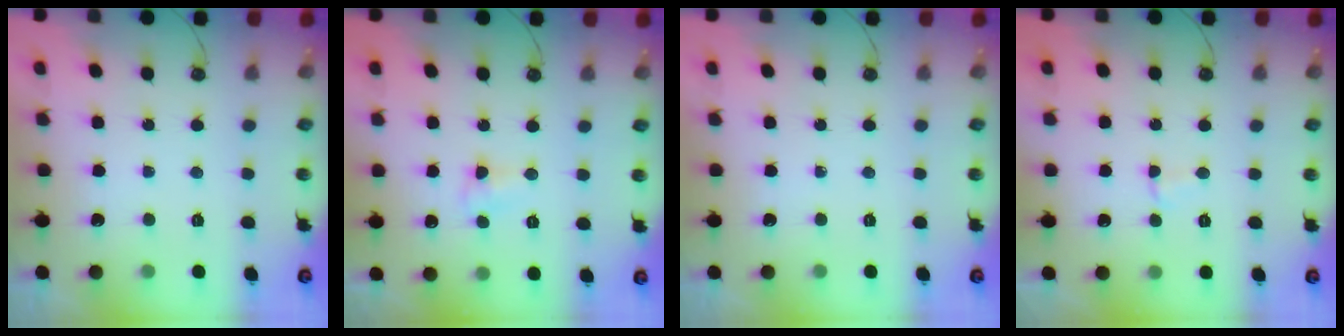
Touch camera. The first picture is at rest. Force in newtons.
{"total": 5.3, "press": 5.2, "slide": 0.9}
{"total": 0.0}
{"total": 2.8, "press": 2.7, "slide": 0.3}